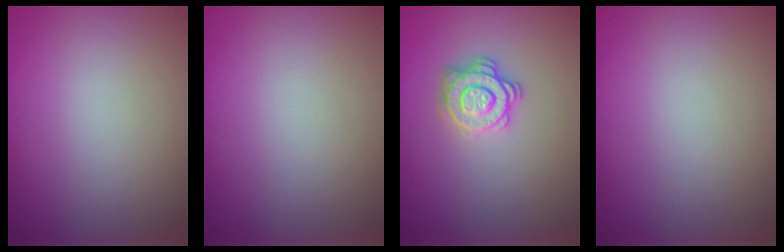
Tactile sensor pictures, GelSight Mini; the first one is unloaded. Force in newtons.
{"total": 0.0}
{"total": 2.9, "press": 2.8, "slide": 0.9}
{"total": 0.0}